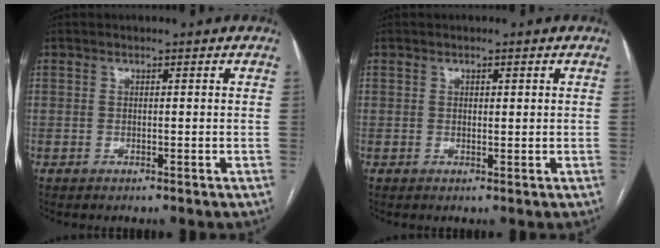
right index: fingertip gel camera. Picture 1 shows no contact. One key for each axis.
{"total": 0.8, "fx": 0.3, "fy": 0.4, "fz": 0.5, "tx": -0.008, "ty": -0.001, "tz": 0.004}